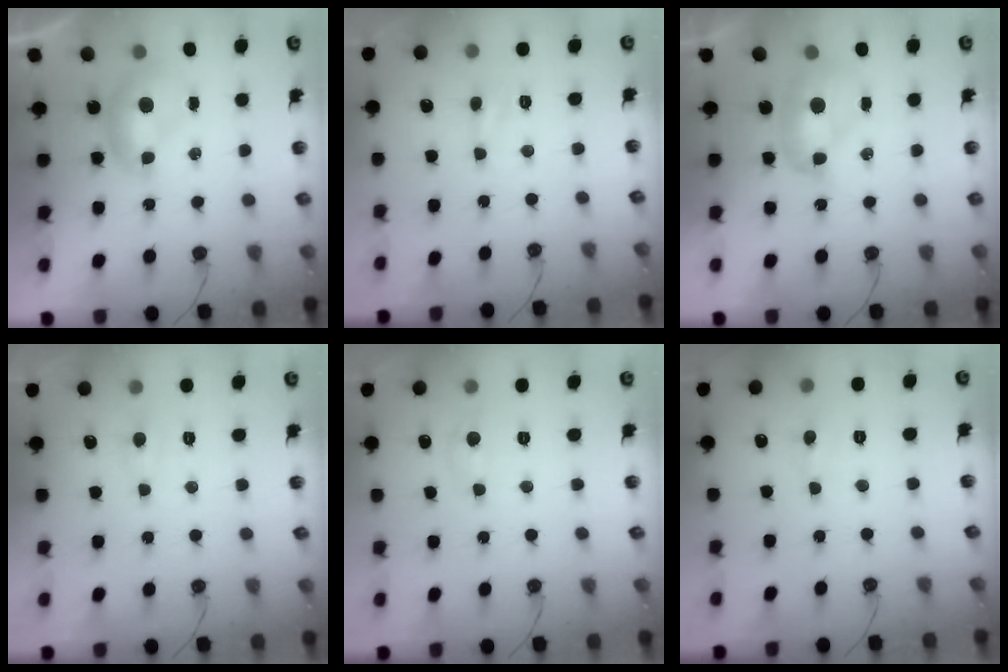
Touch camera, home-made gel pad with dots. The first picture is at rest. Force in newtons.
{"total": 1.2, "press": 1.2, "slide": 0.5}
{"total": 2.5, "press": 2.5, "slide": 0.3}
{"total": 1.6, "press": 1.5, "slide": 0.6}
{"total": 1.2, "press": 1.2, "slide": 0.2}
{"total": 1.9, "press": 1.8, "slide": 0.6}